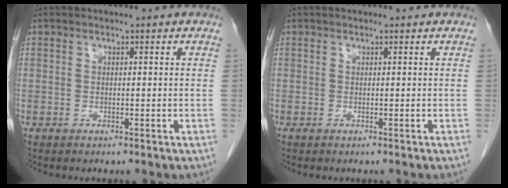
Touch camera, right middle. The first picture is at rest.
{"total": 1.6, "force": [1.1, 0.7, 0.9], "torque": [-0.017, 0.023, 0.014]}